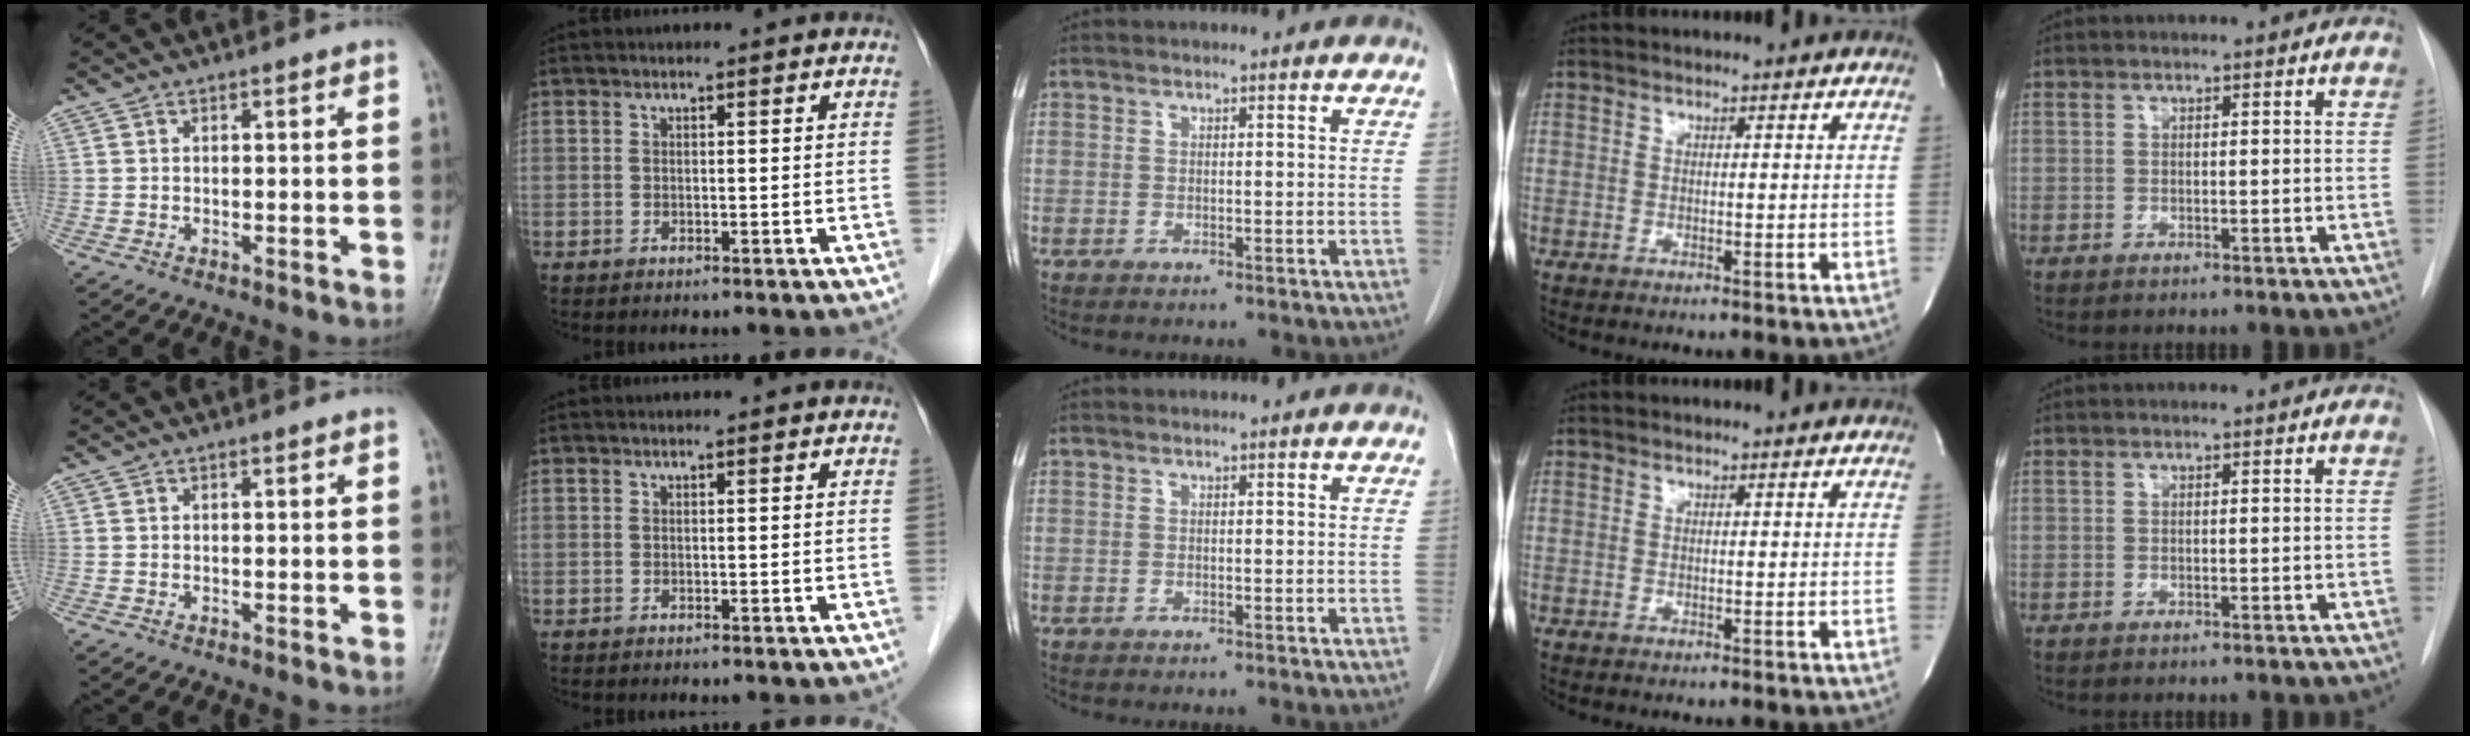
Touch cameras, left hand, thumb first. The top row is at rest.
{}